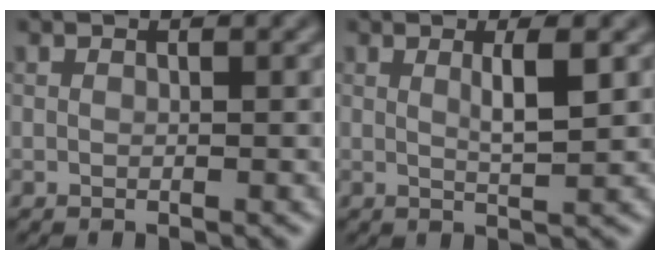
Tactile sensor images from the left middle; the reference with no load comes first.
{"total": 2.5, "force": [0.7, 0.4, 2.4], "torque": [-0.039, -0.001, 0.011]}